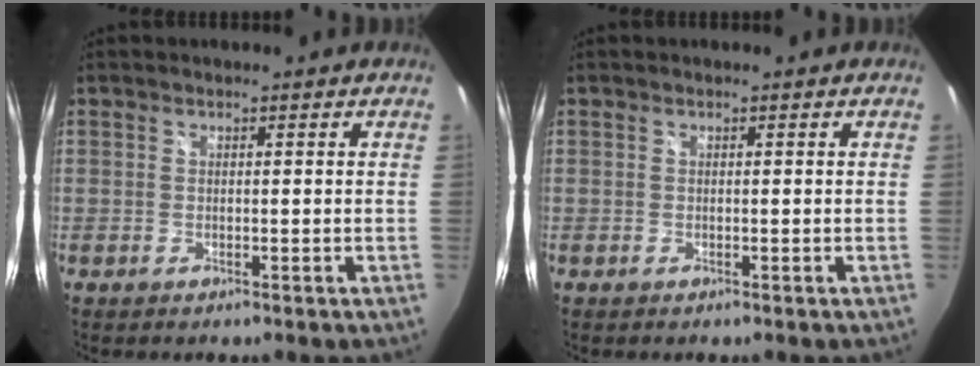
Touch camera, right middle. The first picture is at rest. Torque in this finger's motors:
{"motor_torque": [0.00, 0.00, 0.00, 0.00]}